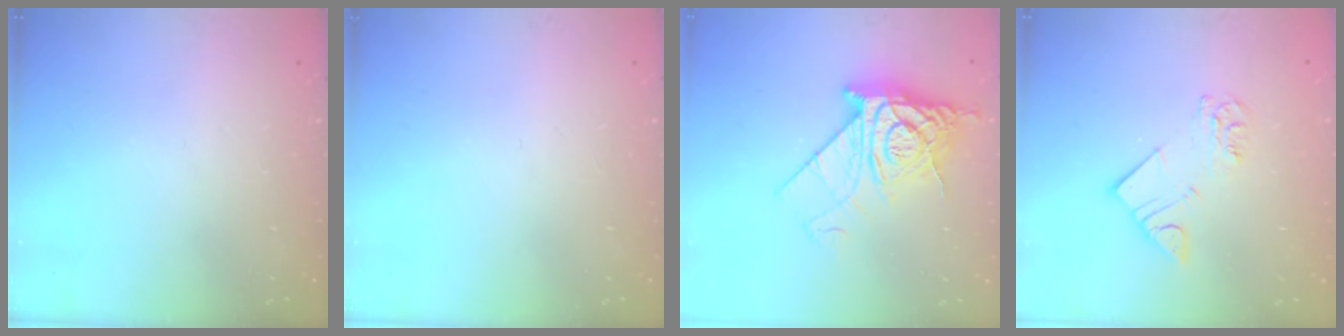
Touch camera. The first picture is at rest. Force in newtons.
{"total": 0.0}
{"total": 12.2, "press": 12.2, "slide": 1.1}
{"total": 5.9, "press": 5.9, "slide": 0.4}